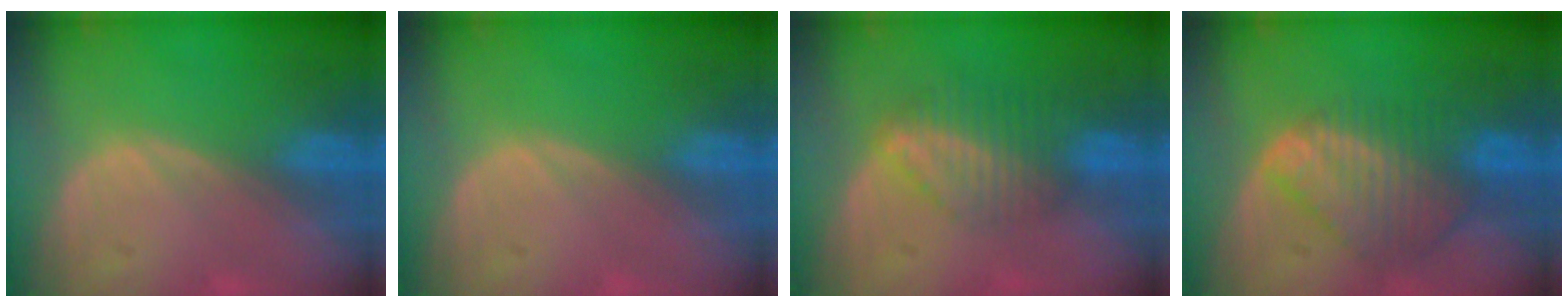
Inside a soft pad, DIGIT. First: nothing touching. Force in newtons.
{"total": 0.0}
{"total": 7.0, "press": 6.0, "slide": 3.6}
{"total": 8.9, "press": 7.7, "slide": 4.4}